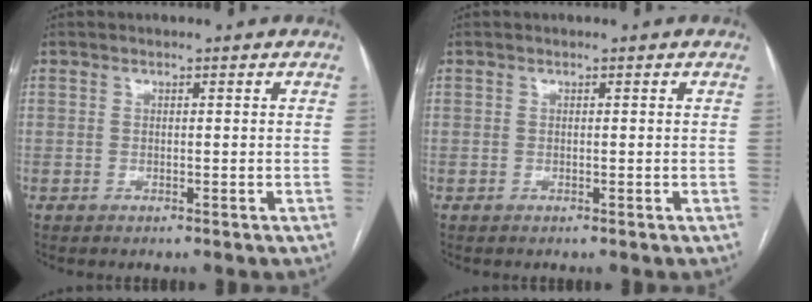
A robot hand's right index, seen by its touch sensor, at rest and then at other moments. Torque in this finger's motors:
{"motor_torque": [0.00, 0.00, 0.00, 0.00]}